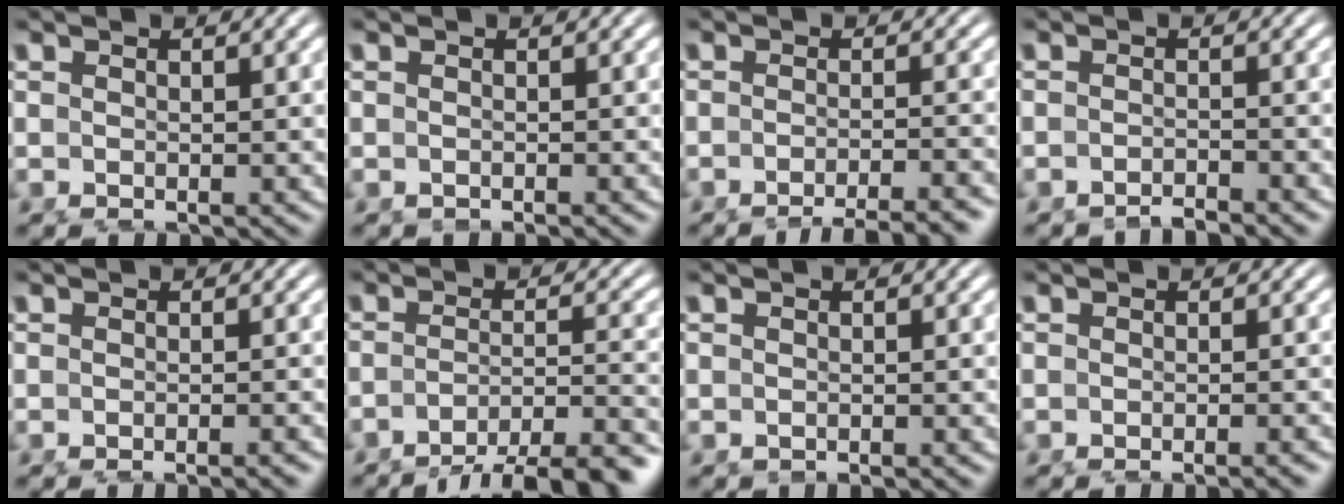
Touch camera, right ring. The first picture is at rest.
{"total": 1.4, "force": [-1.3, 0.0, 0.5], "torque": [-0.007, -0.004, -0.016]}
{"total": 7.3, "force": [-6.7, 1.0, 2.8], "torque": [-0.024, -0.010, -0.098]}
{"total": 2.2, "force": [-2.2, -0.4, 0.2], "torque": [-0.005, -0.006, -0.035]}
{"total": 2.0, "force": [-1.8, -0.3, 0.8], "torque": [-0.005, 0.003, -0.028]}
{"total": 10.3, "force": [-8.3, 3.3, 5.0], "torque": [-0.066, -0.031, -0.114]}
{"total": 1.7, "force": [-1.6, 0.0, 0.5], "torque": [-0.007, -0.005, -0.022]}
{"total": 2.3, "force": [-2.1, -0.3, 1.0], "torque": [-0.006, 0.003, -0.033]}